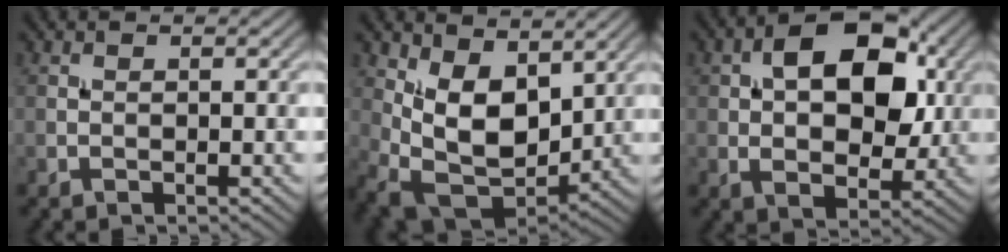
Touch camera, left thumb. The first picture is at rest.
{"total": 10.7, "force": [3.7, 6.4, 7.8], "torque": [-0.169, -0.013, 0.066]}
{"total": 12.0, "force": [2.4, 7.3, 9.2], "torque": [-0.140, 0.007, 0.032]}